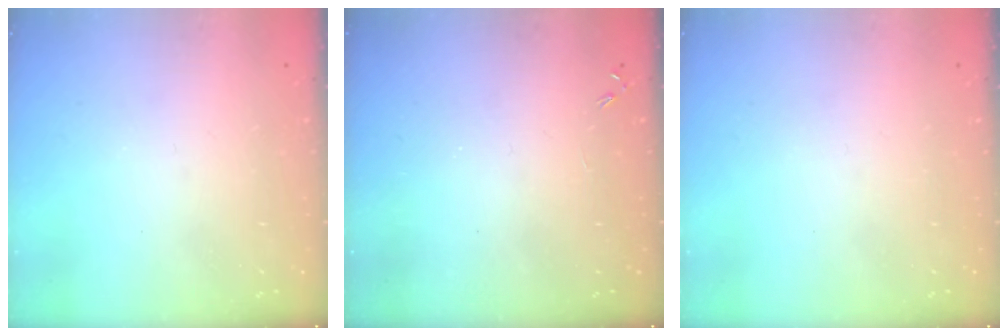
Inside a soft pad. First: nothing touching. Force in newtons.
{"total": 0.0}
{"total": 0.0}